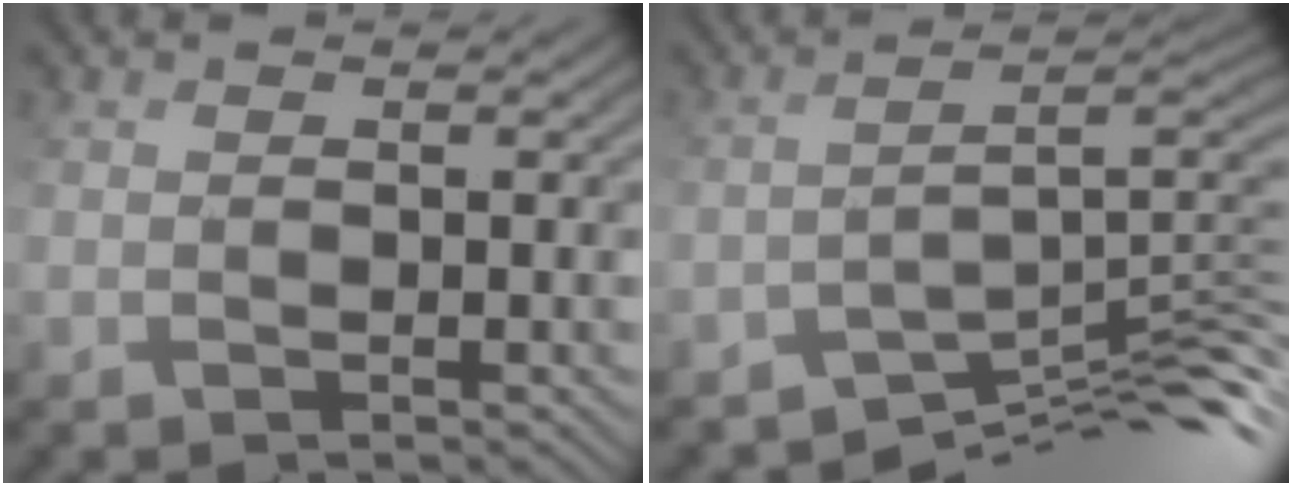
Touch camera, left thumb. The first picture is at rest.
{"total": 8.9, "force": [-6.3, 2.2, 5.9], "torque": [-0.078, -0.004, -0.104]}